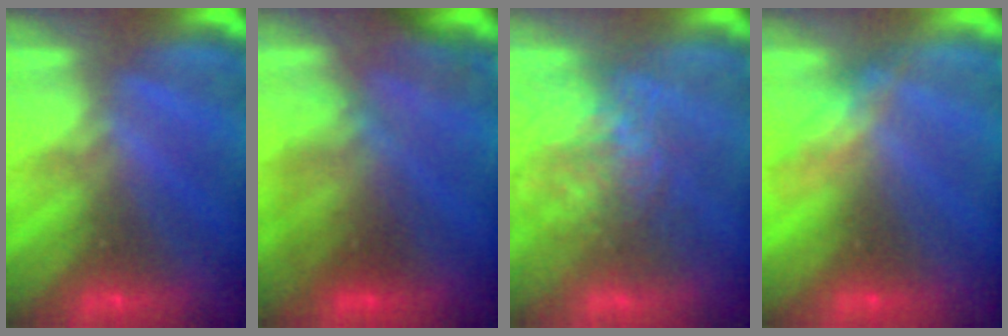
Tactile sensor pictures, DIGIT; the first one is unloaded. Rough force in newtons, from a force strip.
{"total": 2.8}
{"total": 3.7}
{"total": 2.7}